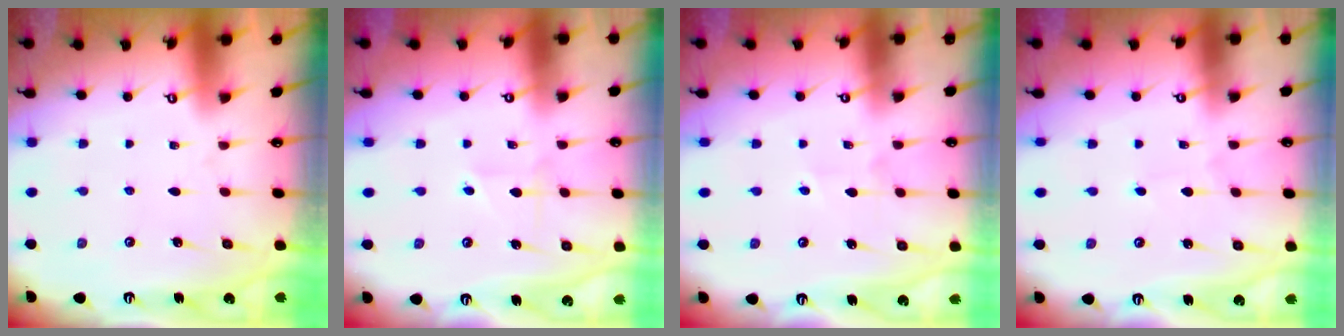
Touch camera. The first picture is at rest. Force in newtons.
{"total": 3.2, "press": 3.2, "slide": 0.5}
{"total": 2.8, "press": 2.6, "slide": 0.9}
{"total": 0.7, "press": 0.7, "slide": 0.0}